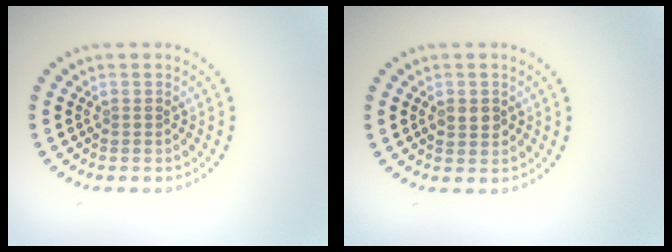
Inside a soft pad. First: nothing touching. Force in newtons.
{"total": 1.7, "press": 1.7, "slide": 0.3}